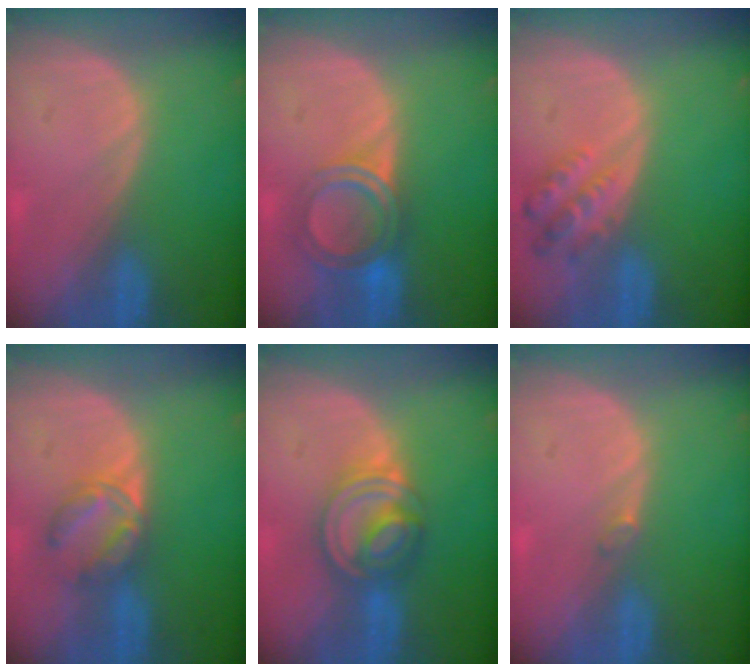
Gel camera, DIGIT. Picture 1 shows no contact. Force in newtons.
{"total": 6.0, "press": 5.3, "slide": 2.8}
{"total": 5.1, "press": 4.8, "slide": 1.7}
{"total": 5.0, "press": 5.0, "slide": 0.5}
{"total": 7.6, "press": 6.6, "slide": 3.8}
{"total": 0.6, "press": 0.6, "slide": 0.1}